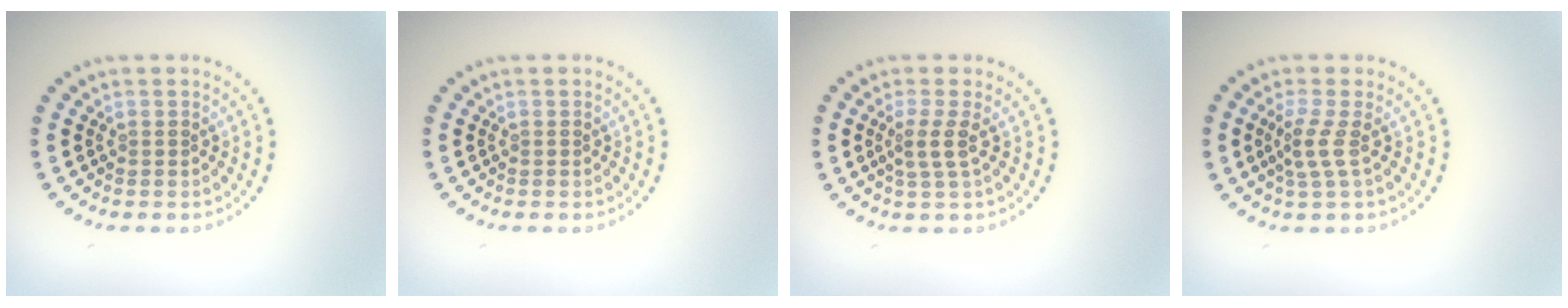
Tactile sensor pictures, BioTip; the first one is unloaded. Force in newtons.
{"total": 0.0}
{"total": 2.0, "press": 1.5, "slide": 1.3}
{"total": 2.2, "press": 1.6, "slide": 1.5}